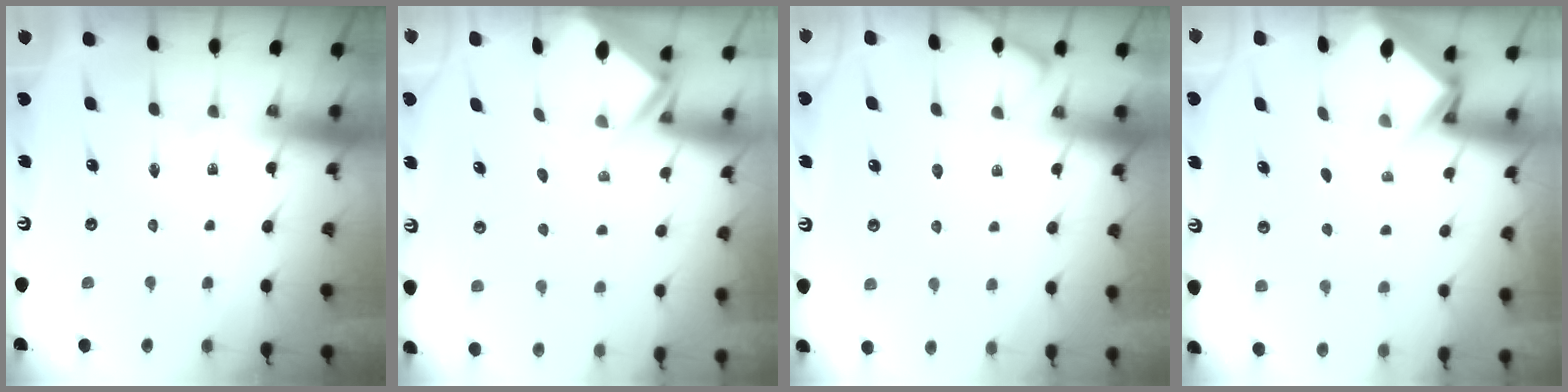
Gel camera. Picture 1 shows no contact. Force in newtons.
{"total": 2.4, "press": 2.4, "slide": 0.1}
{"total": 3.6, "press": 3.6, "slide": 0.6}
{"total": 3.0, "press": 2.9, "slide": 0.3}